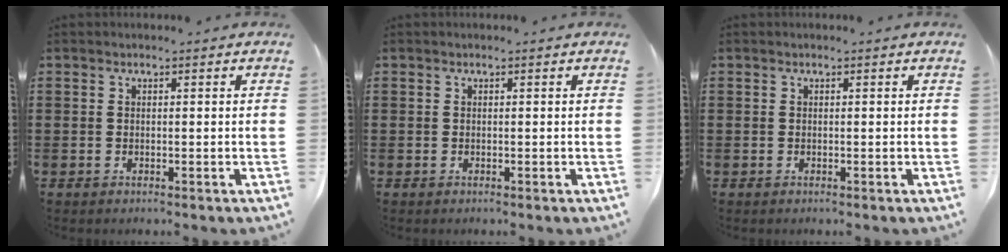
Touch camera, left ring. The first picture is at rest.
{"total": 0.0}
{"total": 0.0}